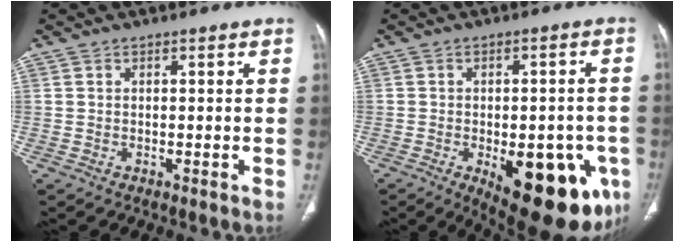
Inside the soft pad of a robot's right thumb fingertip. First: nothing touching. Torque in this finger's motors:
{"motor_torque": [1.94, 3.03, 0.14, -0.14, 0.43]}